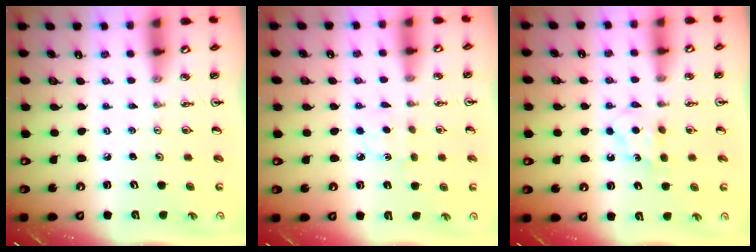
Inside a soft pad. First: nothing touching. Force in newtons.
{"total": 3.9, "press": 3.9, "slide": 0.5}
{"total": 5.5, "press": 5.4, "slide": 0.7}